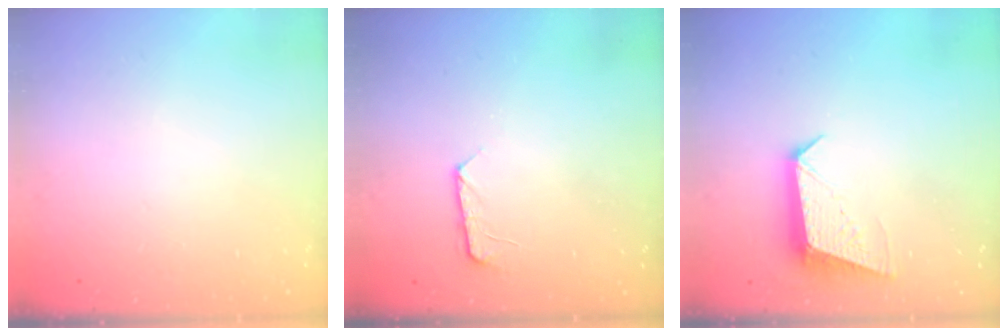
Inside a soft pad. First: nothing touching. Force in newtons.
{"total": 6.8, "press": 6.7, "slide": 0.7}
{"total": 9.5, "press": 9.5, "slide": 0.3}